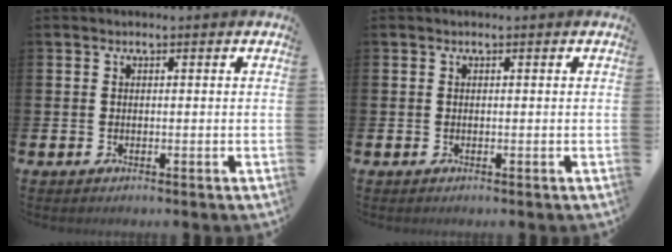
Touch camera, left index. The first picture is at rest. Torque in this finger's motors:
{"motor_torque": [0.00, 0.00, 0.00, 0.00]}